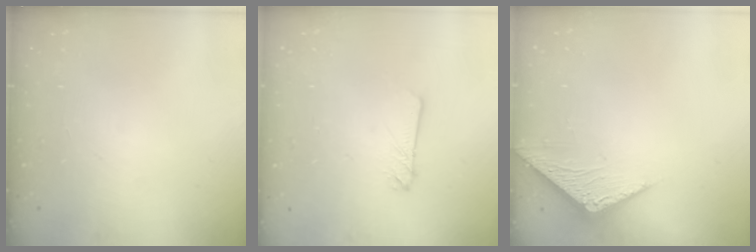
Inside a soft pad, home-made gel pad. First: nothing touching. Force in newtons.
{"total": 2.5, "press": 2.5, "slide": 0.3}
{"total": 3.0, "press": 3.0, "slide": 0.1}